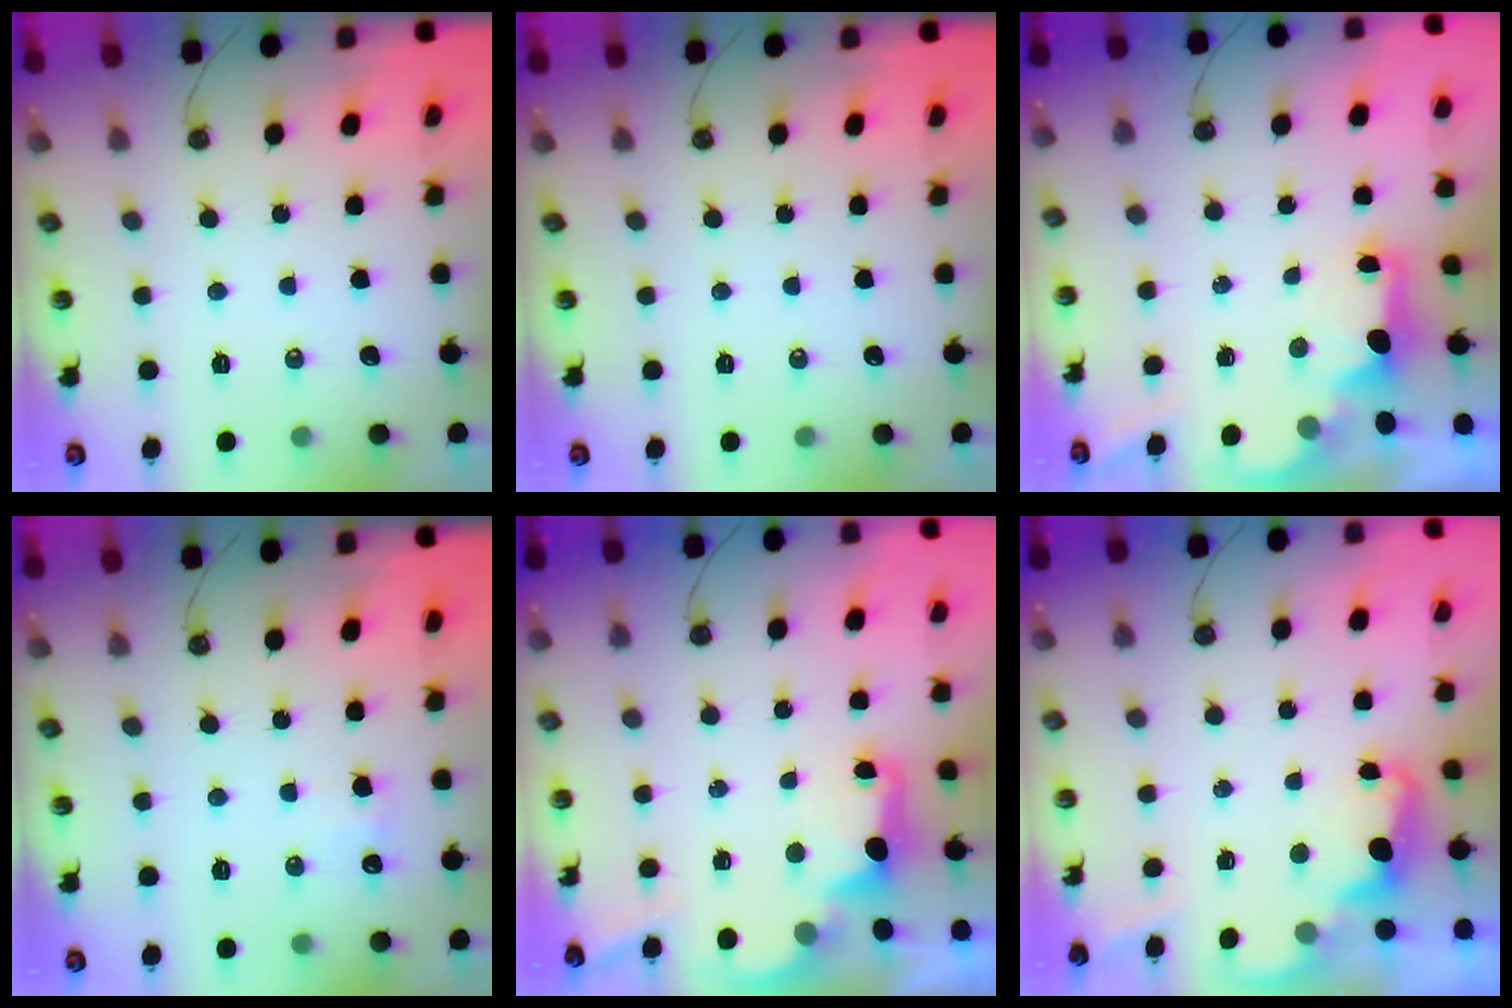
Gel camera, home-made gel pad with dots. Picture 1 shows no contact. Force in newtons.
{"total": 0.0}
{"total": 2.1, "press": 1.9, "slide": 0.8}
{"total": 7.3, "press": 7.2, "slide": 1.1}
{"total": 2.5, "press": 2.4, "slide": 0.8}
{"total": 2.3, "press": 2.2, "slide": 0.6}